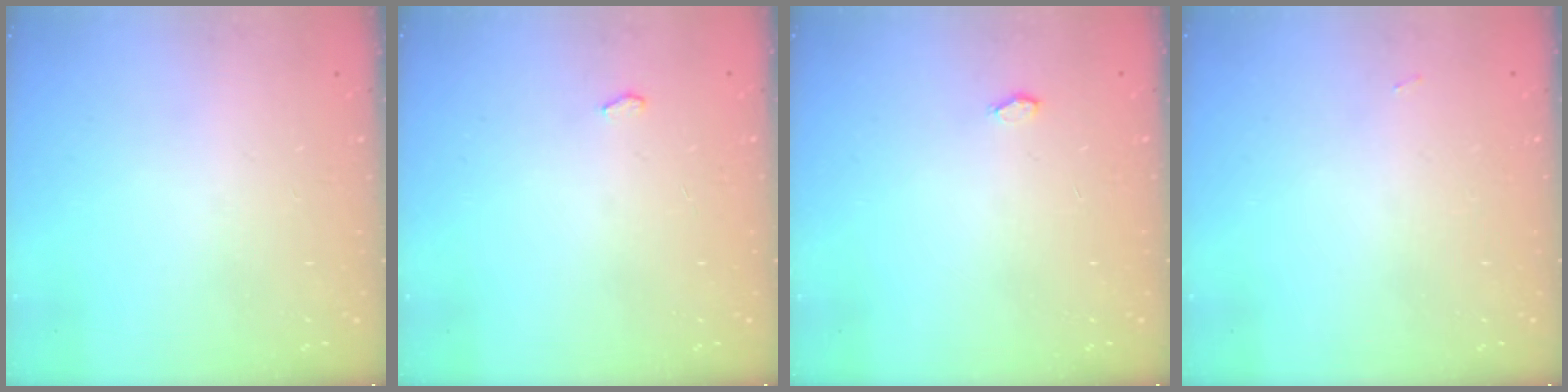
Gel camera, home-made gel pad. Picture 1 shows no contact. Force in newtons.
{"total": 2.6, "press": 2.2, "slide": 1.3}
{"total": 2.4, "press": 2.4, "slide": 0.3}
{"total": 11.6, "press": 2.7, "slide": 11.3}